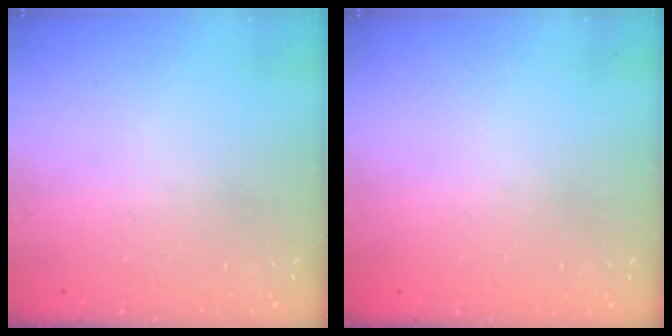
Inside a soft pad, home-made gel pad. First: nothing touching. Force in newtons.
{"total": 0.0}